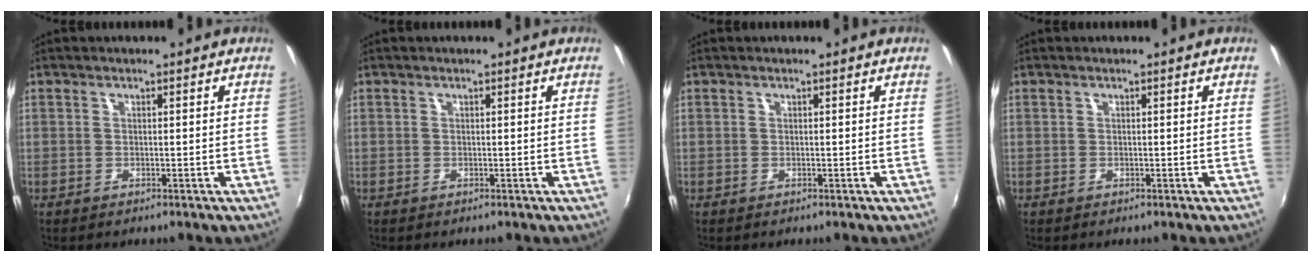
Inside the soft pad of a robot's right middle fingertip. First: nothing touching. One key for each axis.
{"total": 0.0}
{"total": 0.0}
{"total": 0.0}